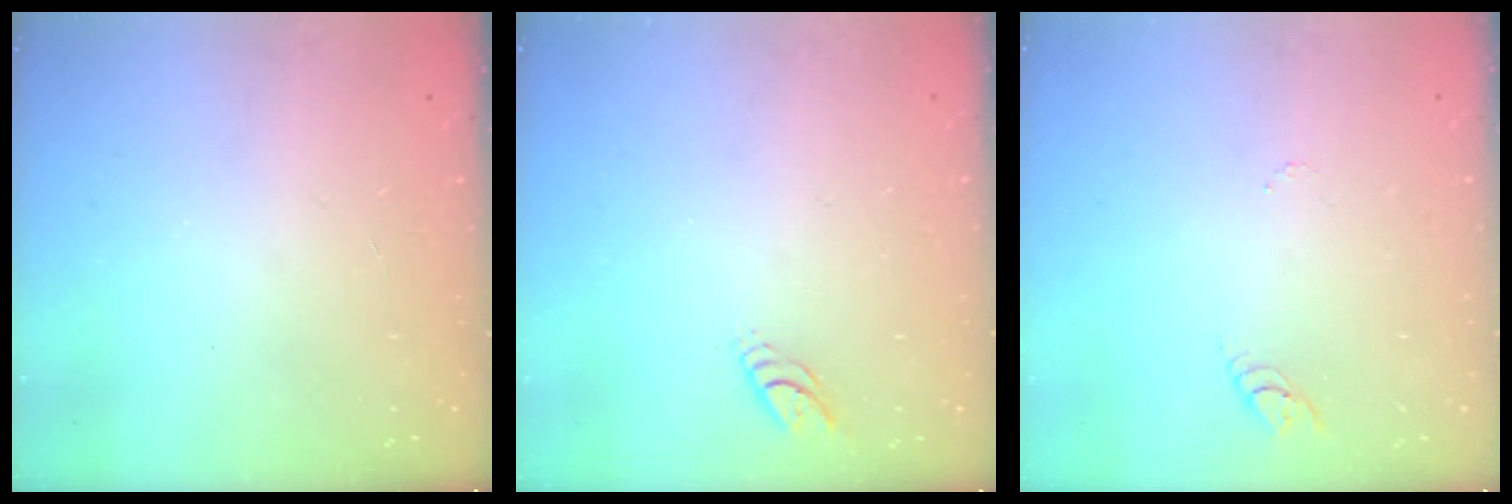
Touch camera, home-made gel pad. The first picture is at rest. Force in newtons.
{"total": 4.0, "press": 4.0, "slide": 0.2}
{"total": 2.8, "press": 2.8, "slide": 0.2}